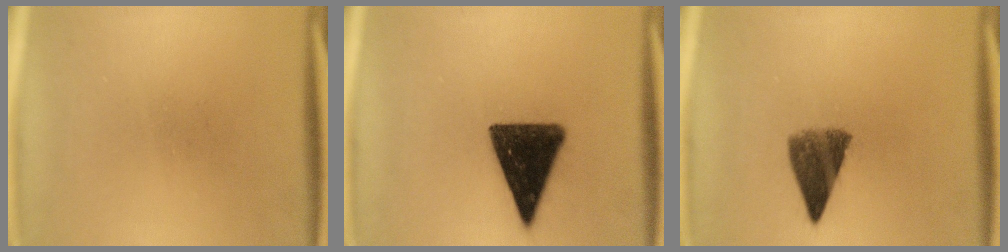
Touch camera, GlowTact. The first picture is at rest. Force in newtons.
{"total": 14.3}
{"total": 6.7}